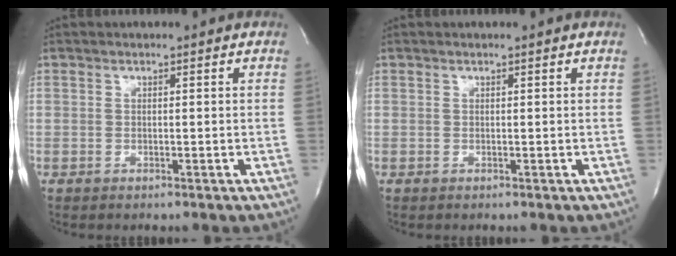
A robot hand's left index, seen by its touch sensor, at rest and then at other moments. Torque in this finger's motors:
{"motor_torque": [0.13, -0.20, -0.03, -0.01]}